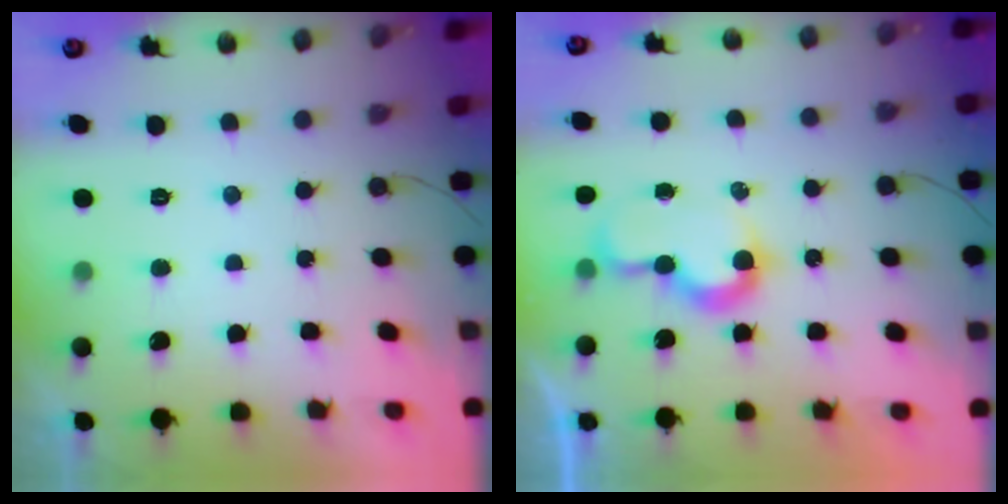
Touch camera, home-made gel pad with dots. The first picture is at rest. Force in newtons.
{"total": 8.0, "press": 8.0, "slide": 0.2}